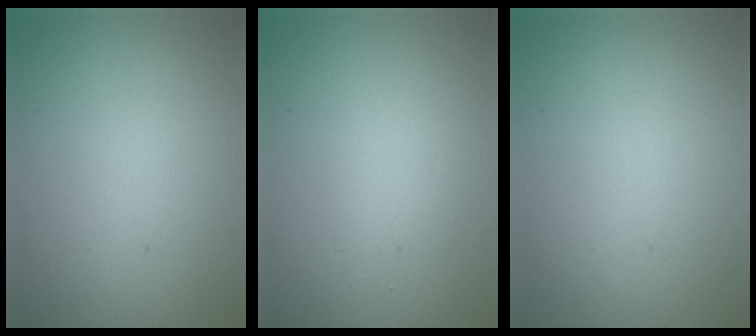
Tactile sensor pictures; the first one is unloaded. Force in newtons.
{"total": 1.3, "press": 1.3, "slide": 0.1}
{"total": 0.0}